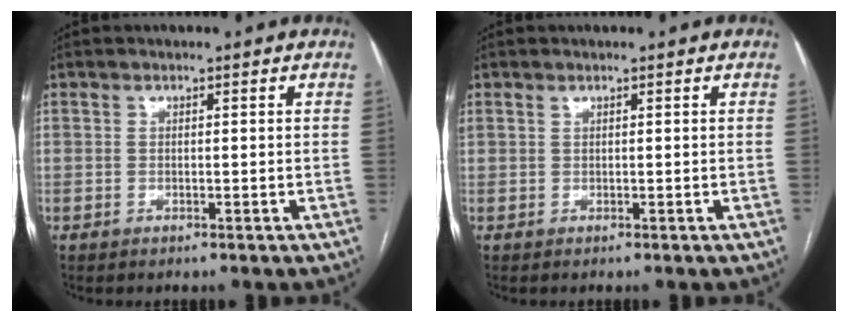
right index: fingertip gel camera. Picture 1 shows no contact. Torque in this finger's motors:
{"motor_torque": [0.27, 0.35, 0.09, 0.03]}